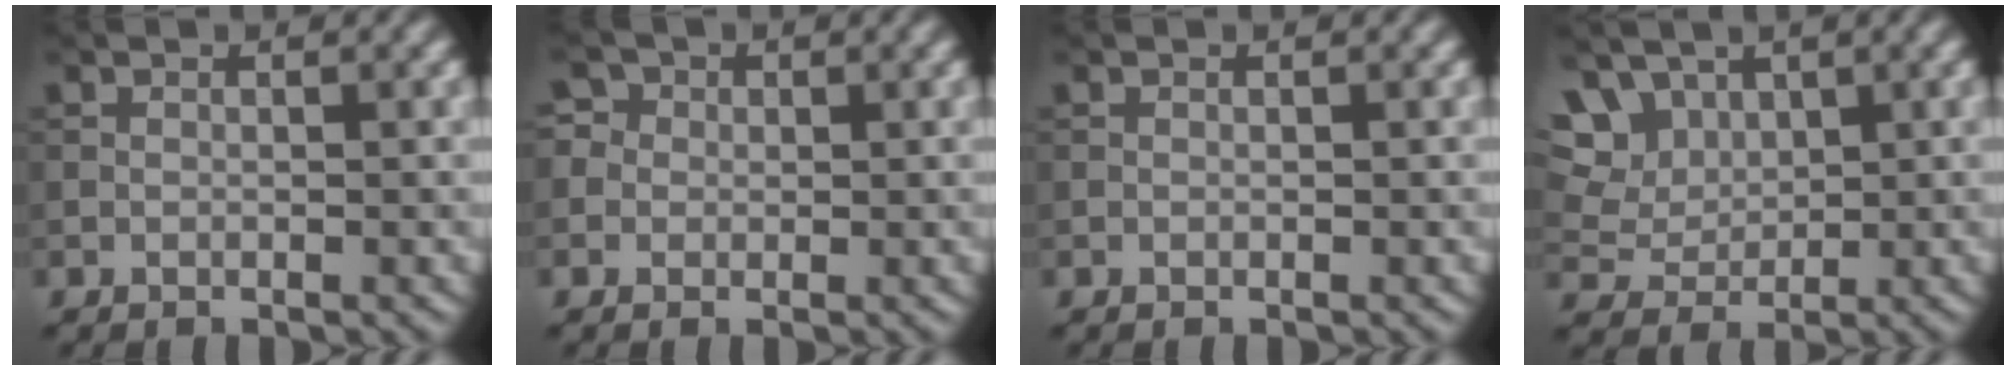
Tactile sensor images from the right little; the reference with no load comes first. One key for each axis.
{"total": 3.2, "fx": 1.1, "fy": 2.8, "fz": 1.1, "tx": -0.008, "ty": 0.018, "tz": -0.004}
{"total": 0.0}
{"total": 7.8, "fx": 4.1, "fy": 5.3, "fz": 3.8, "tx": -0.097, "ty": 0.014, "tz": 0.070}